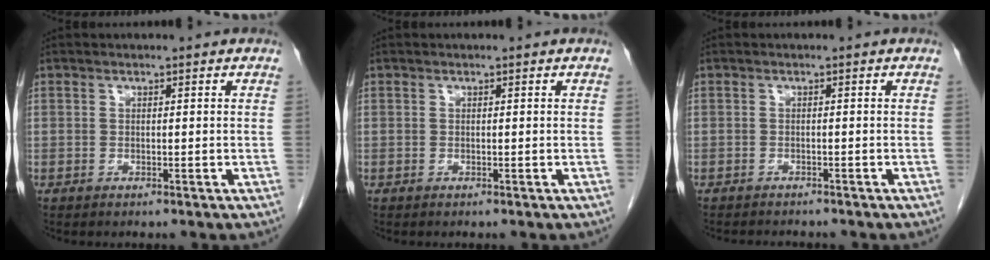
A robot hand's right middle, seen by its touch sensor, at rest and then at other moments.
{"total": 0.0}
{"total": 3.4, "force": [-3.2, 0.8, 0.9], "torque": [-0.011, -0.005, -0.042]}